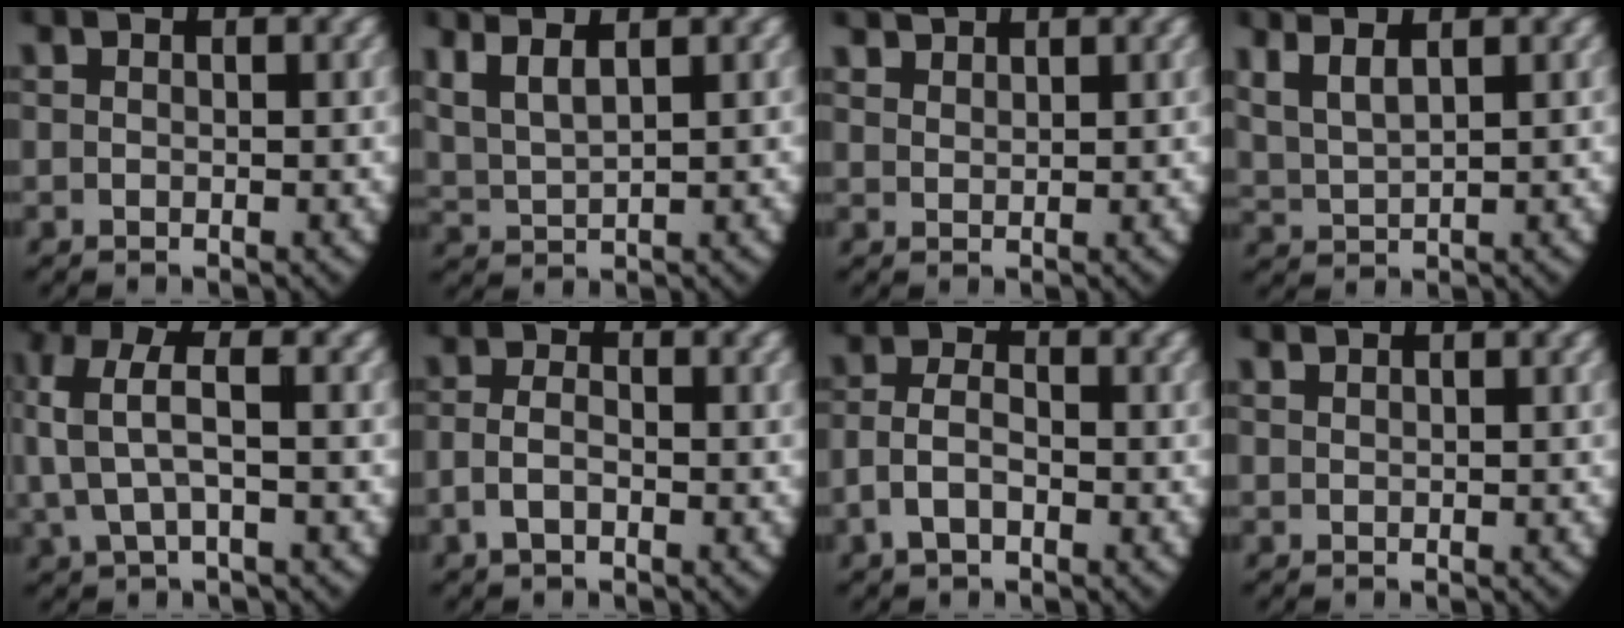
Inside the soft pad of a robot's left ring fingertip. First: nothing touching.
{"total": 5.9, "force": [2.6, 4.0, 3.5], "torque": [-0.087, 0.007, 0.042]}
{"total": 2.0, "force": [2.0, 0.0, 0.2], "torque": [-0.003, -0.001, 0.045]}
{"total": 5.3, "force": [2.5, 3.5, 3.1], "torque": [-0.079, 0.005, 0.044]}
{"total": 5.9, "force": [1.7, 3.9, 4.2], "torque": [-0.099, 0.015, 0.019]}
{"total": 2.2, "force": [-0.9, 1.4, 1.5], "torque": [-0.045, -0.014, -0.010]}
{"total": 4.0, "force": [-1.1, 2.9, 2.4], "torque": [-0.066, -0.018, -0.014]}
{"total": 0.9, "force": [0.7, -0.5, 0.0], "torque": [0.001, -0.001, 0.019]}